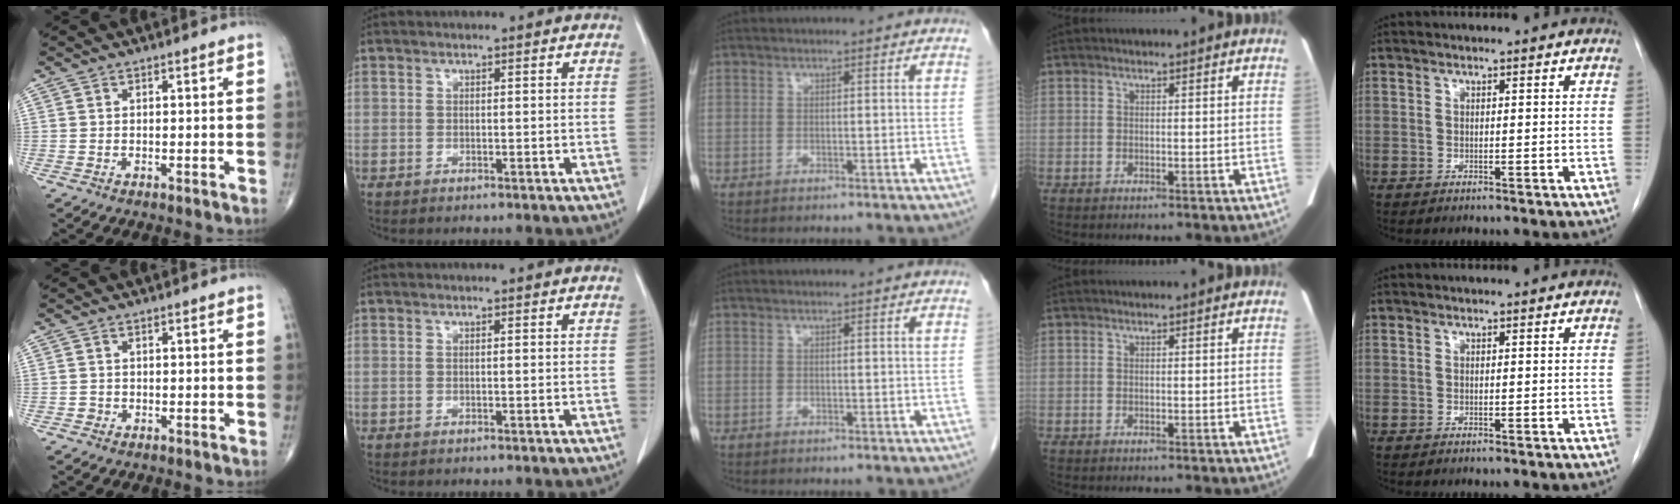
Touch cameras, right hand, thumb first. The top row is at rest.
{"thumb": {"total": 0.7, "force": [-0.3, 0.6, 0.0], "torque": [0.000, 0.003, -0.005]}}